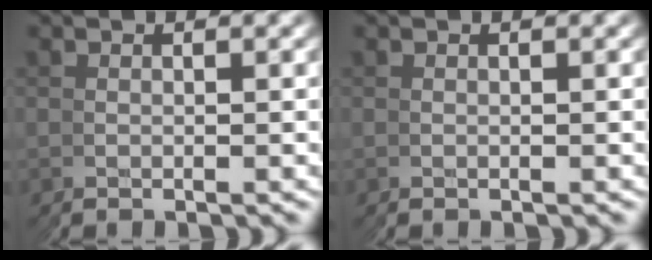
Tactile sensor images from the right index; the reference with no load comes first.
{"total": 0.0}